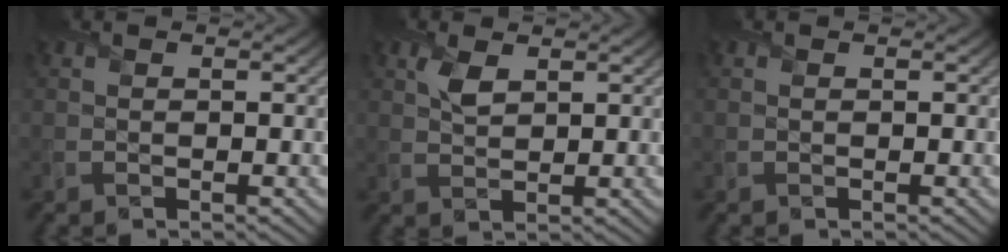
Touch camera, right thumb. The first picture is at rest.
{"total": 2.5, "force": [1.5, 1.1, 1.7], "torque": [-0.044, 0.003, 0.029]}
{"total": 0.0}